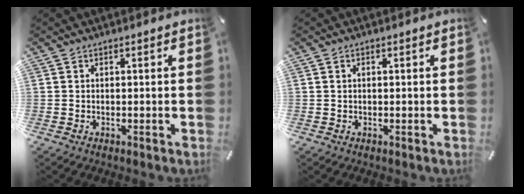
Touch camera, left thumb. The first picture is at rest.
{"total": 0.5, "force": [0.1, 0.3, 0.4], "torque": [-0.008, 0.002, 0.001]}